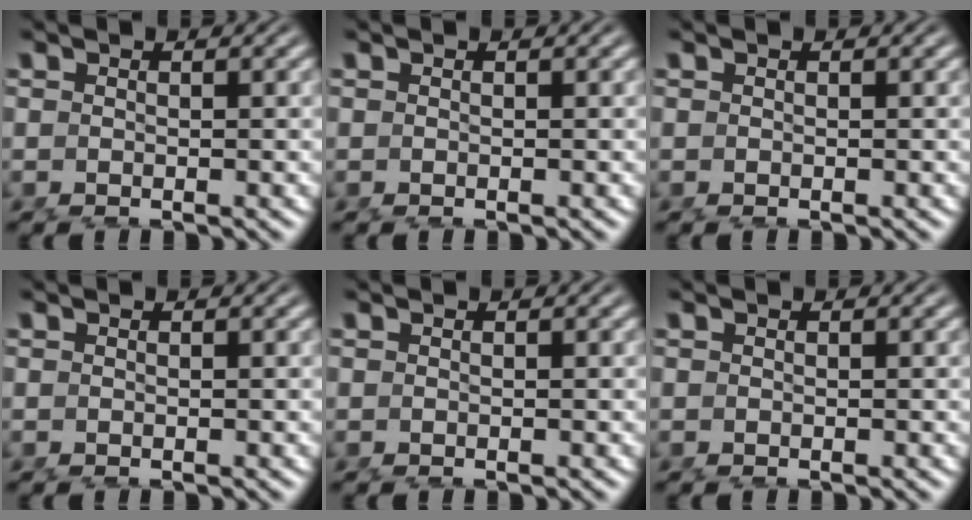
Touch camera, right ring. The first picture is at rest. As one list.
[{"total": 0.0}, {"total": 0.0}, {"total": 0.0}, {"total": 0.0}, {"total": 0.0}]